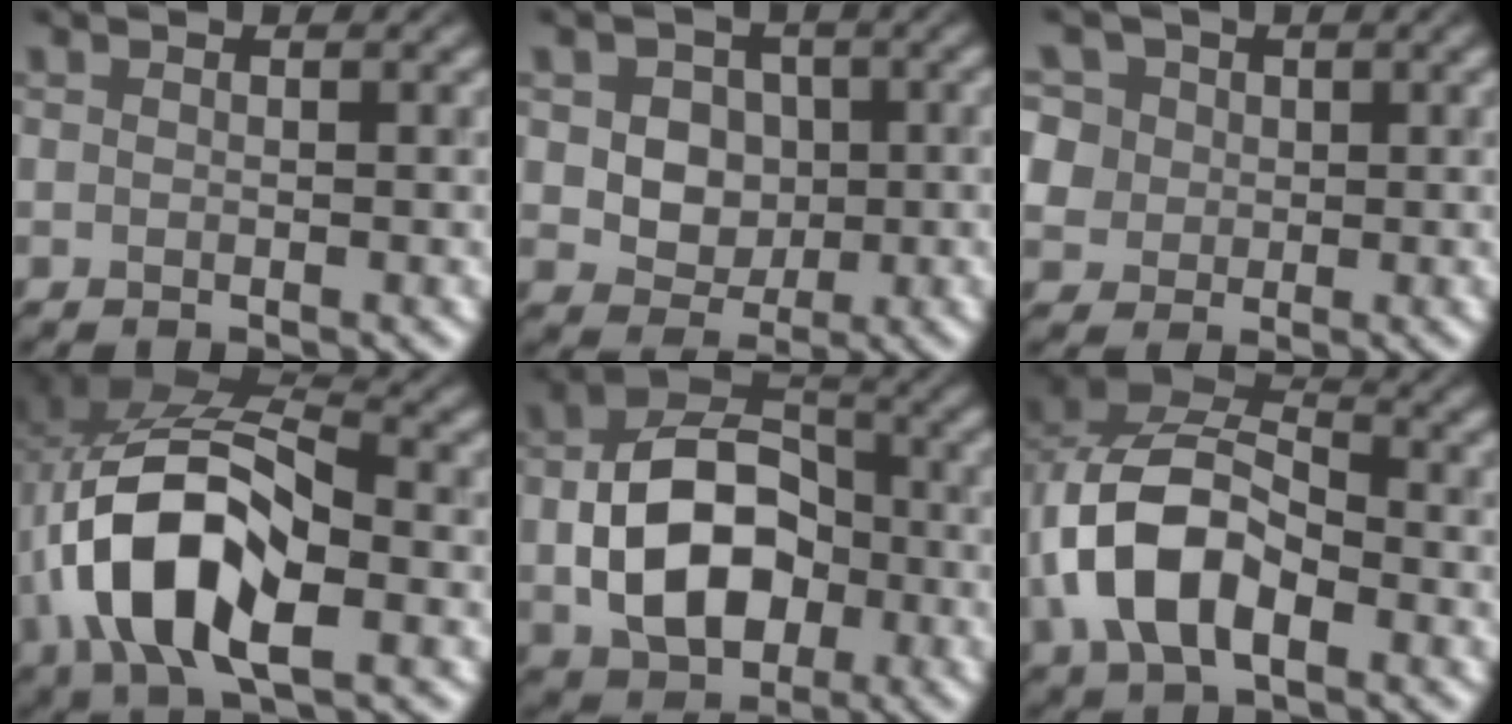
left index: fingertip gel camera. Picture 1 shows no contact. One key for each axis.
{"total": 5.2, "fx": 0.7, "fy": 4.3, "fz": 2.8, "tx": -0.039, "ty": 0.012, "tz": 0.007}
{"total": 8.4, "fx": 3.7, "fy": 6.6, "fz": 3.7, "tx": -0.072, "ty": 0.030, "tz": 0.037}
{"total": 12.1, "fx": -2.8, "fy": 6.0, "fz": 10.1, "tx": -0.205, "ty": 0.009, "tz": -0.060}
{"total": 9.6, "fx": -1.3, "fy": 6.5, "fz": 6.9, "tx": -0.130, "ty": 0.005, "tz": -0.020}
{"total": 9.2, "fx": -2.2, "fy": 5.5, "fz": 7.1, "tx": -0.146, "ty": 0.014, "tz": -0.051}